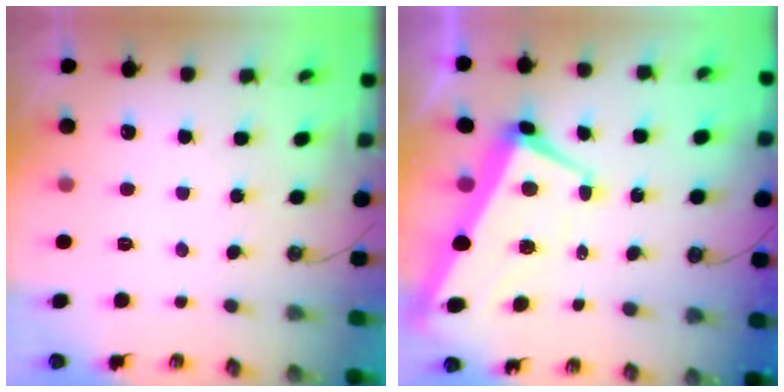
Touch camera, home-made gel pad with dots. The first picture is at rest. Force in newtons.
{"total": 1.7, "press": 1.1, "slide": 1.3}